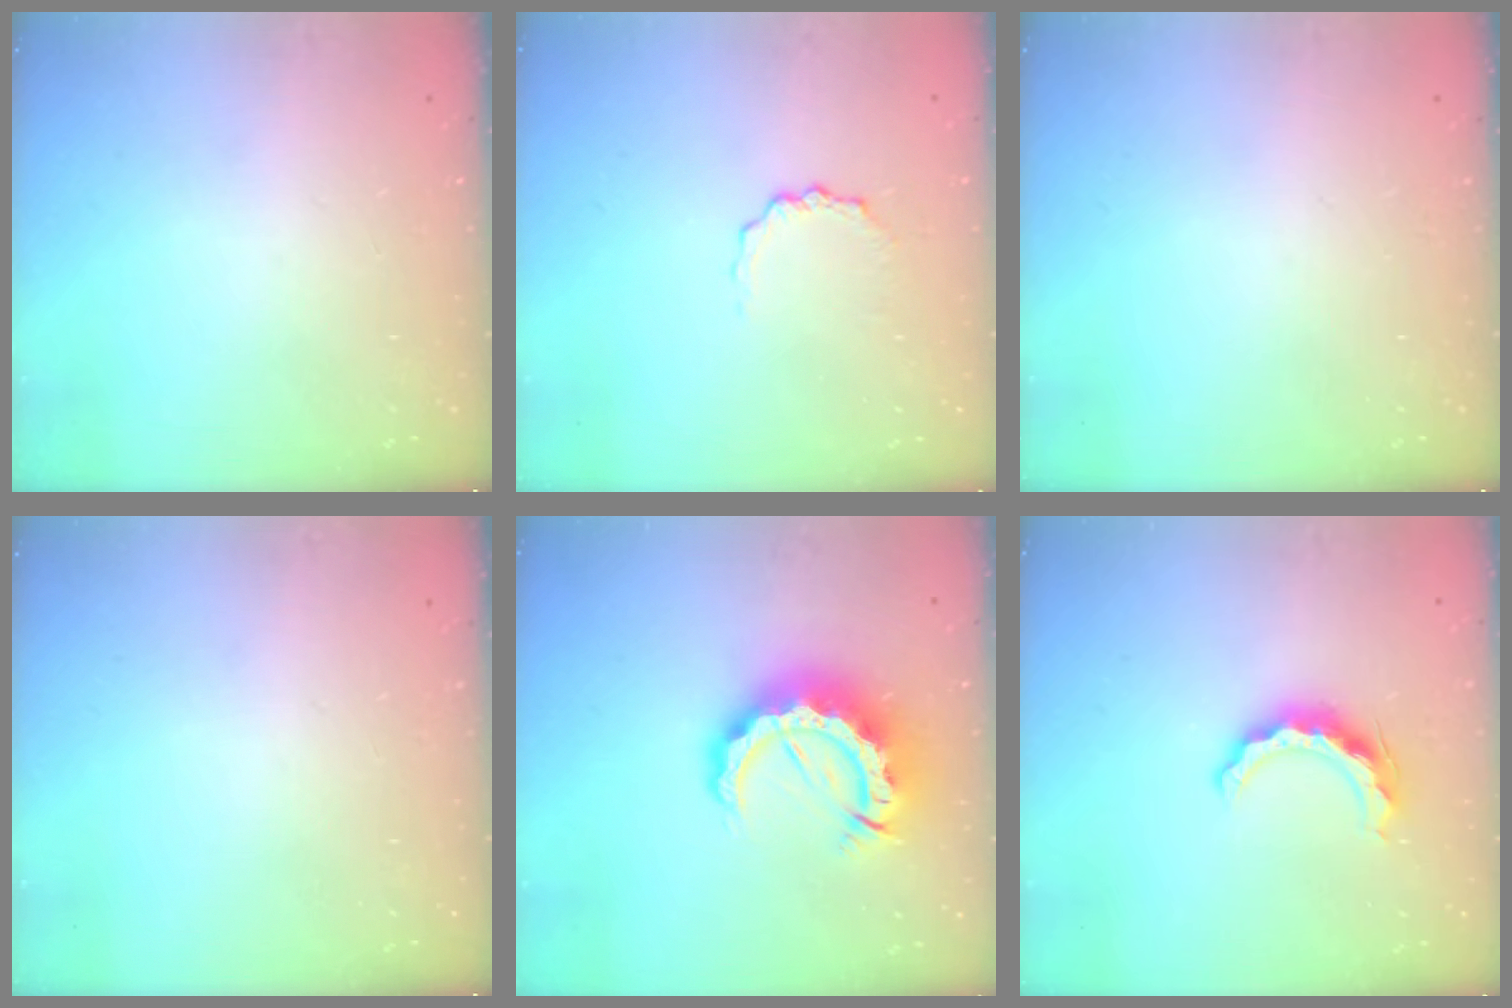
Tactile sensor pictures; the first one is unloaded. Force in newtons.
{"total": 2.3, "press": 2.2, "slide": 0.3}
{"total": 0.0}
{"total": 0.0}
{"total": 14.6, "press": 14.5, "slide": 1.6}
{"total": 10.0, "press": 10.0, "slide": 1.3}